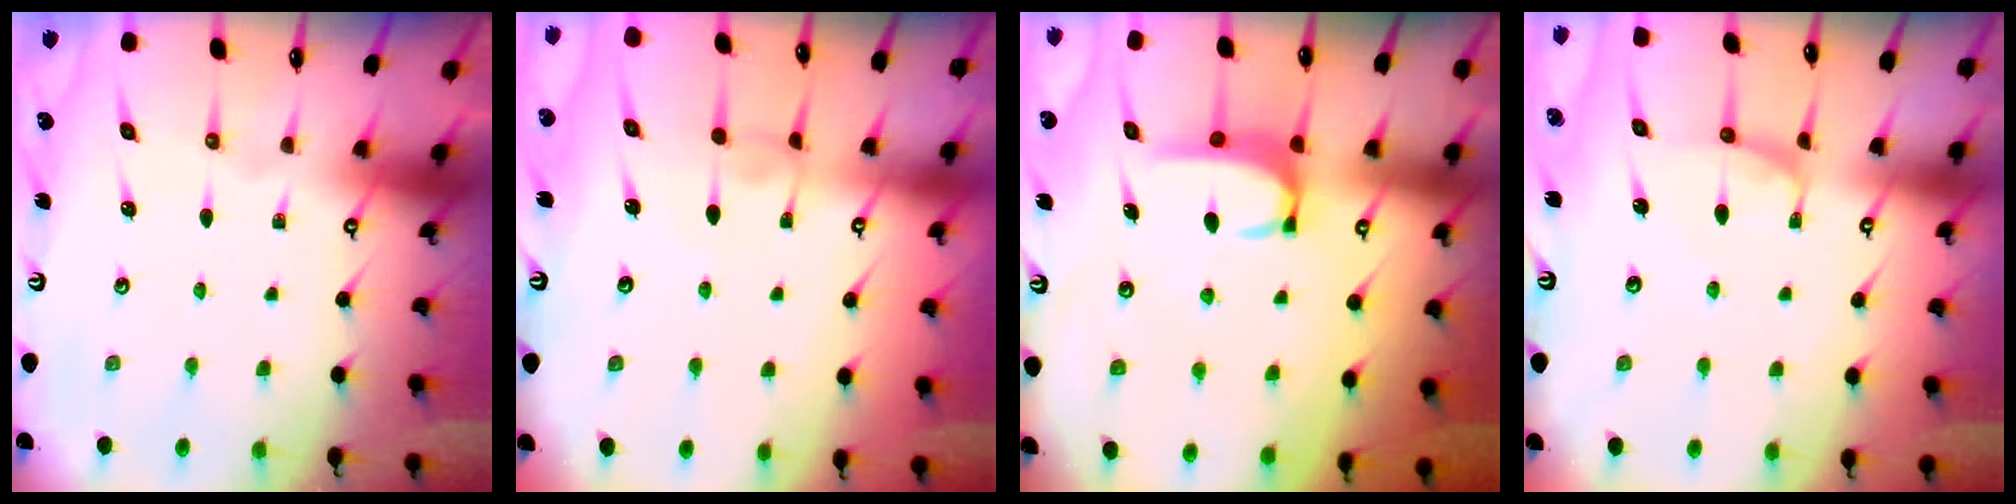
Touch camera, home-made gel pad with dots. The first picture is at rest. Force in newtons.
{"total": 1.6, "press": 1.5, "slide": 0.2}
{"total": 3.6, "press": 3.6, "slide": 0.4}
{"total": 0.9, "press": 0.6, "slide": 0.6}